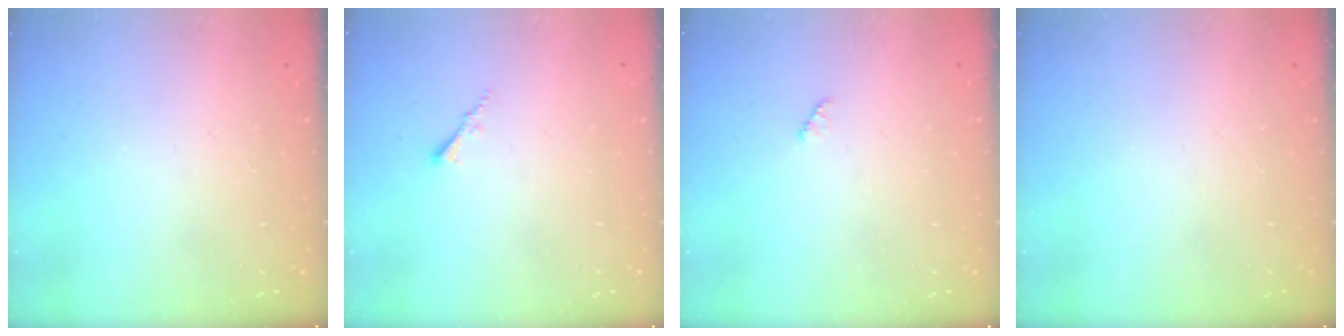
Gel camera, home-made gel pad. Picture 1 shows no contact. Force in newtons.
{"total": 1.5, "press": 1.5, "slide": 0.4}
{"total": 1.3, "press": 1.3, "slide": 0.2}
{"total": 0.0}